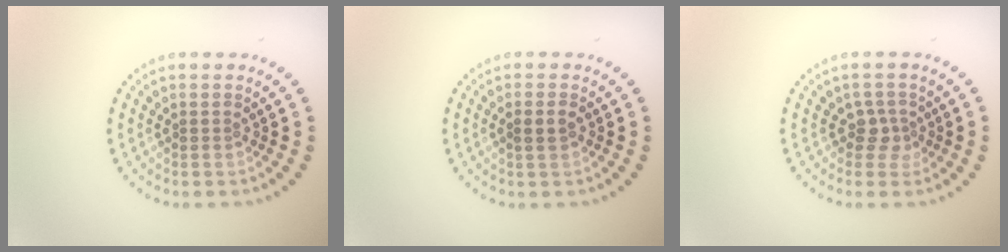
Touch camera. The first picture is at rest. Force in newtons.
{"total": 1.3, "press": 1.2, "slide": 0.5}
{"total": 1.8, "press": 1.4, "slide": 1.1}